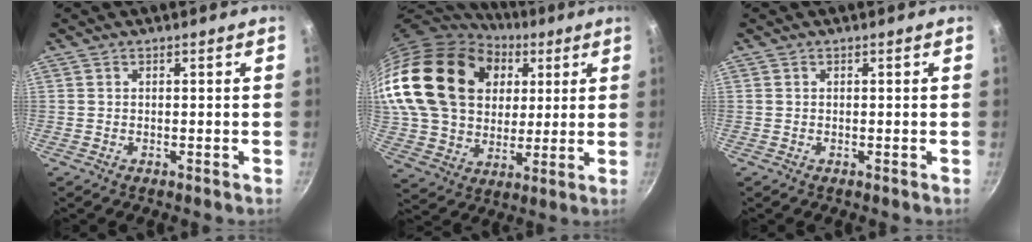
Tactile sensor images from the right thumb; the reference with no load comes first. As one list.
[{"total": 27.4, "force": [8.9, 20.3, 16.1], "torque": [-0.283, 0.001, 0.168]}, {"total": 0.0}]